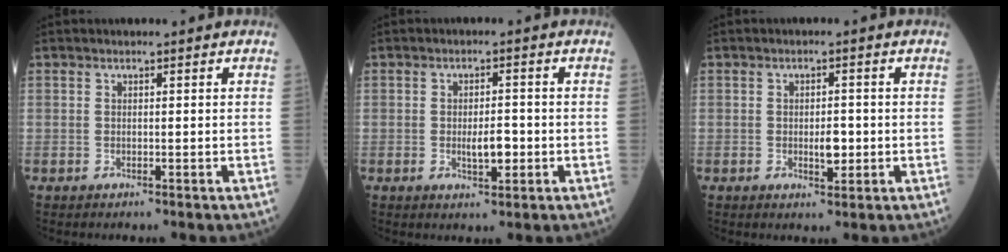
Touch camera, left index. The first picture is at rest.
{"total": 3.6, "force": [-1.0, 1.1, 3.2], "torque": [-0.055, -0.003, -0.015]}
{"total": 2.8, "force": [-0.7, 1.2, 2.5], "torque": [-0.038, -0.003, -0.008]}